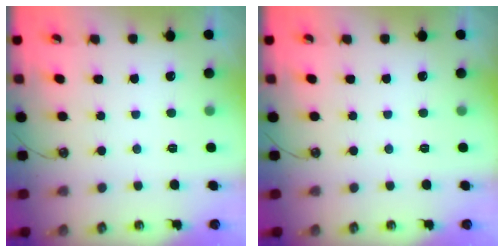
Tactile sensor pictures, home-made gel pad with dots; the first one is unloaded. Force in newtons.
{"total": 0.0}